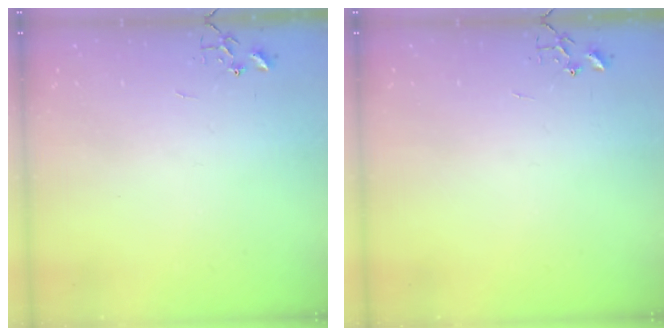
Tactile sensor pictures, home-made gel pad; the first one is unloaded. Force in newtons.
{"total": 0.0}